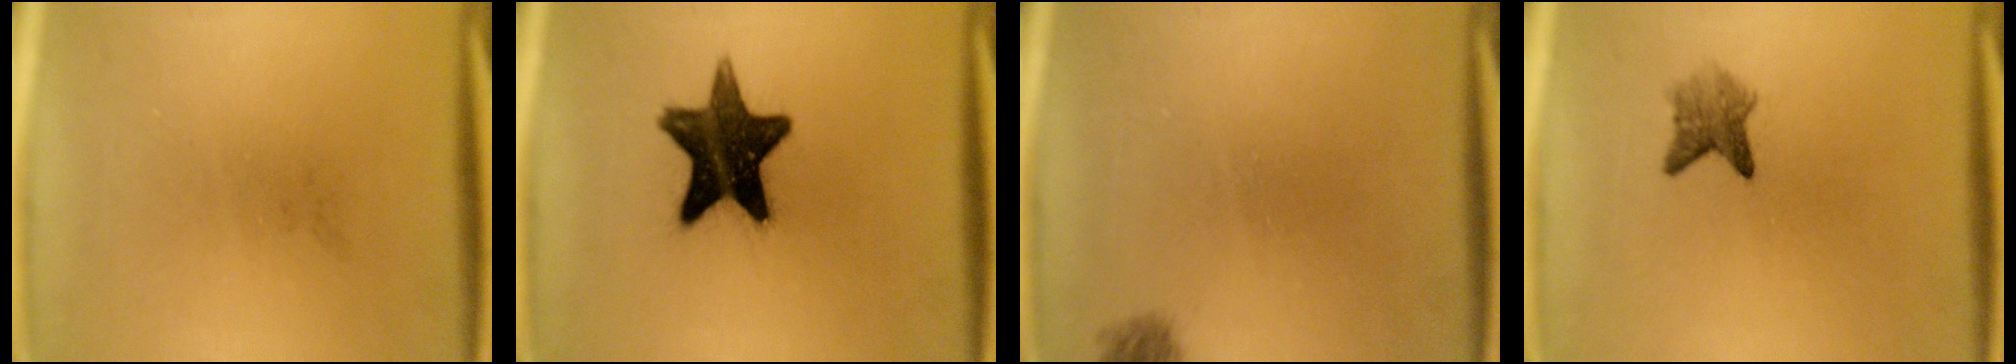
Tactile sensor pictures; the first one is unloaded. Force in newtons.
{"total": 14.8}
{"total": 1.0}
{"total": 2.9}